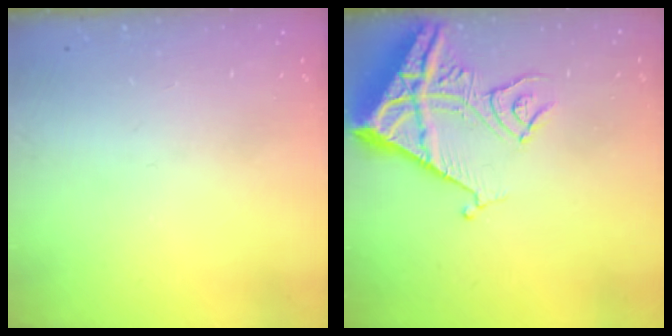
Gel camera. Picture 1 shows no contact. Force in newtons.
{"total": 13.5, "press": 13.5, "slide": 1.4}